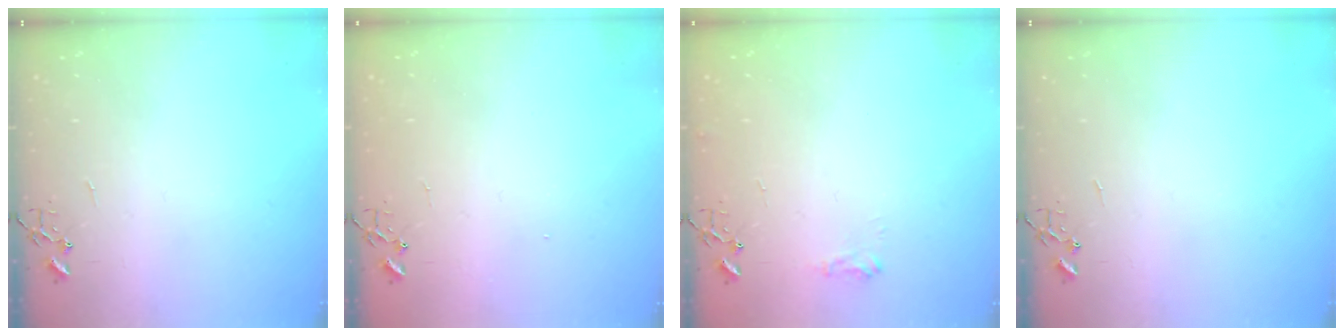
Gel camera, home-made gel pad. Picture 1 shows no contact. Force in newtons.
{"total": 1.4, "press": 1.4, "slide": 0.3}
{"total": 6.3, "press": 6.2, "slide": 0.9}
{"total": 0.0}